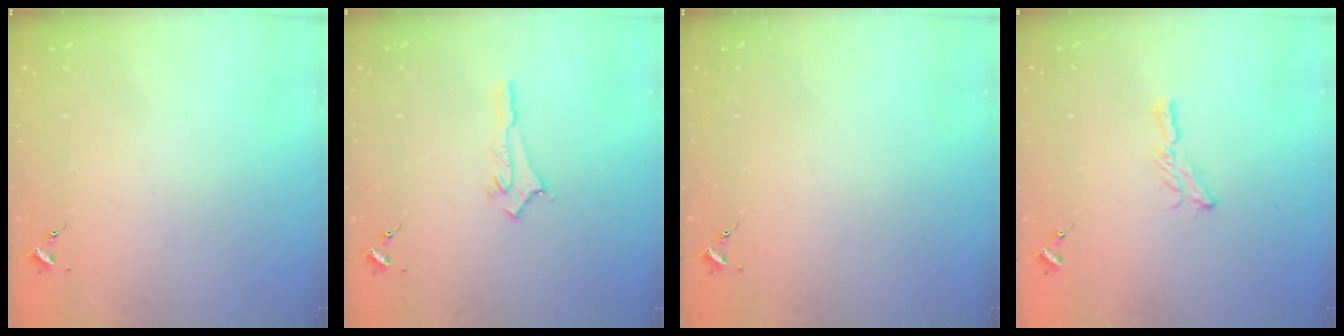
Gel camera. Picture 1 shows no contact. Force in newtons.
{"total": 2.8, "press": 2.8, "slide": 0.3}
{"total": 0.0}
{"total": 6.5, "press": 6.5, "slide": 0.3}